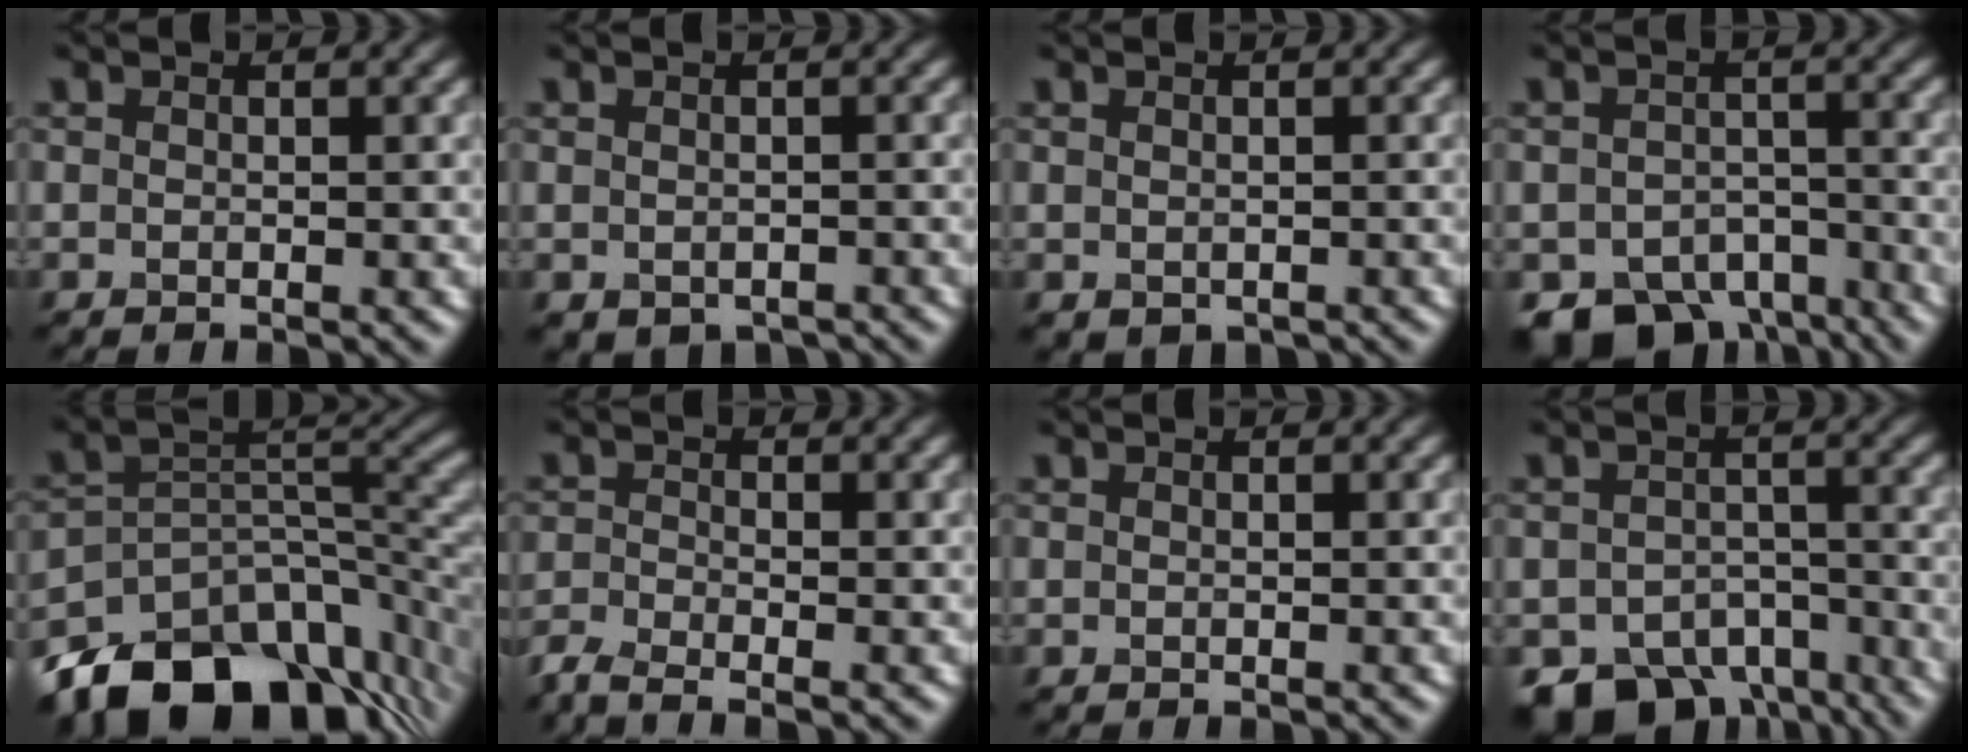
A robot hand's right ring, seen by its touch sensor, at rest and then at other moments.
{"total": 1.9, "force": [-1.3, 1.1, 0.8], "torque": [-0.010, -0.011, -0.018]}
{"total": 1.0, "force": [-0.5, 0.7, 0.5], "torque": [-0.008, -0.010, -0.004]}
{"total": 8.3, "force": [-6.2, 4.2, 3.5], "torque": [-0.047, -0.017, -0.097]}
{"total": 13.9, "force": [-9.0, 7.7, 7.3], "torque": [-0.131, 0.005, -0.161]}
{"total": 3.1, "force": [-2.7, 0.7, 1.5], "torque": [-0.032, -0.010, -0.066]}
{"total": 0.0}
{"total": 9.2, "force": [-6.9, 4.7, 4.0], "torque": [-0.051, -0.019, -0.104]}